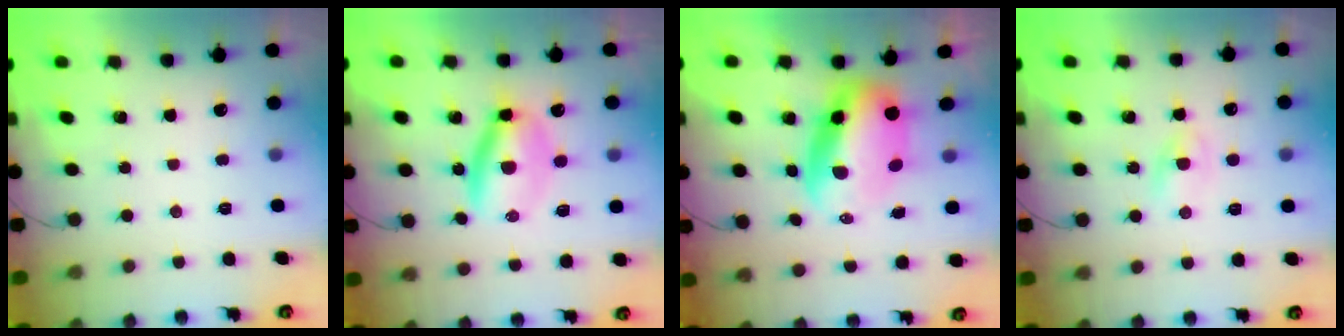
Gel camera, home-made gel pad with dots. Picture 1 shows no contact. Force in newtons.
{"total": 7.3, "press": 7.2, "slide": 1.2}
{"total": 9.1, "press": 8.7, "slide": 2.6}
{"total": 2.2, "press": 2.0, "slide": 0.9}